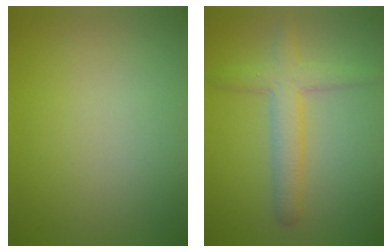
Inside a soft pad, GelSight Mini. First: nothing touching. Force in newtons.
{"total": 3.7, "press": 3.7, "slide": 0.1}